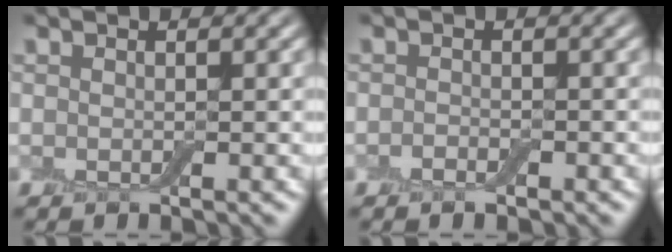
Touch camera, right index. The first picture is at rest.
{"total": 1.0, "force": [-0.6, 0.4, 0.6], "torque": [-0.011, -0.001, -0.012]}